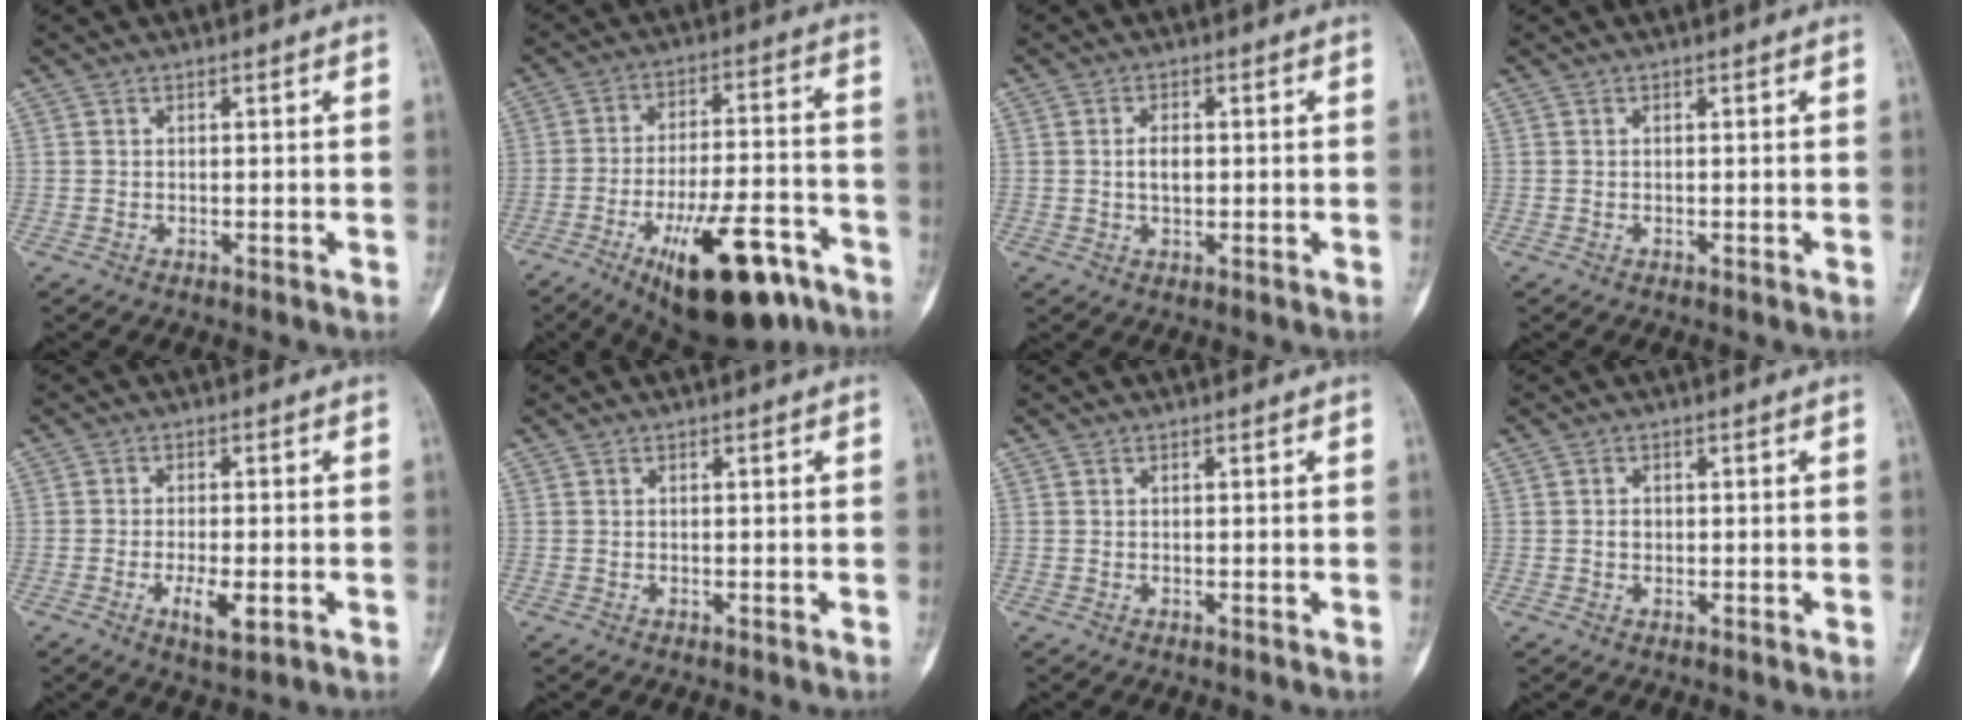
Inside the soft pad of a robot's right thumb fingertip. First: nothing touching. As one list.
[{"total": 19.5, "force": [-10.9, 7.2, 14.5], "torque": [-0.201, 0.060, -0.159]}, {"total": 3.1, "force": [0.1, 1.8, 2.5], "torque": [-0.039, 0.001, 0.000]}, {"total": 0.0}, {"total": 5.3, "force": [-1.9, 1.8, 4.6], "torque": [-0.081, -0.004, -0.027]}, {"total": 0.0}, {"total": 0.0}, {"total": 1.1, "force": [-0.1, 1.0, 0.6], "torque": [-0.007, 0.004, -0.002]}]